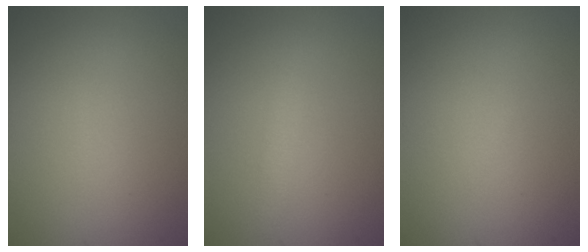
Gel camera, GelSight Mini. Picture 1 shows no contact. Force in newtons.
{"total": 1.3, "press": 1.3, "slide": 0.0}
{"total": 0.0}